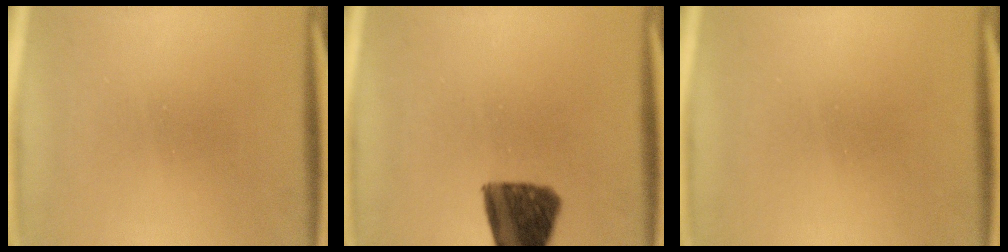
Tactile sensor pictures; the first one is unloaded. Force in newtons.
{"total": 11.2}
{"total": 0.5}